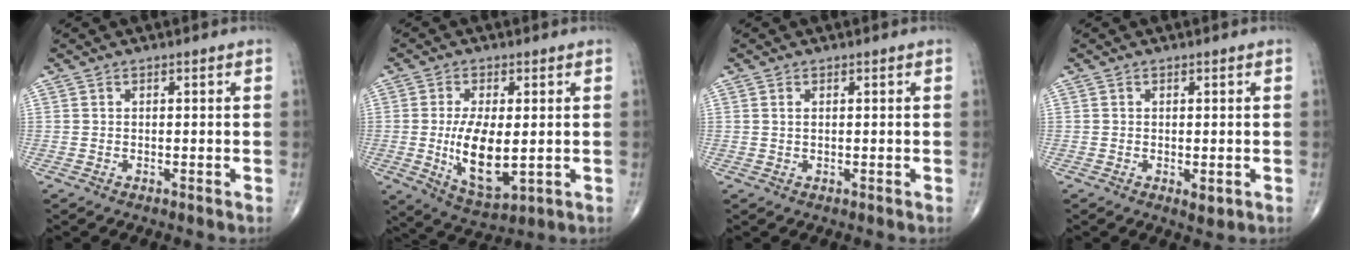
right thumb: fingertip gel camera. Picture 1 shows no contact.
{"total": 11.1, "force": [-0.7, 4.9, 10.0], "torque": [-0.175, -0.020, 0.001]}
{"total": 0.8, "force": [0.3, 0.3, 0.7], "torque": [-0.017, 0.005, 0.009]}
{"total": 1.8, "force": [-0.4, 0.9, 1.5], "torque": [-0.020, -0.005, -0.004]}